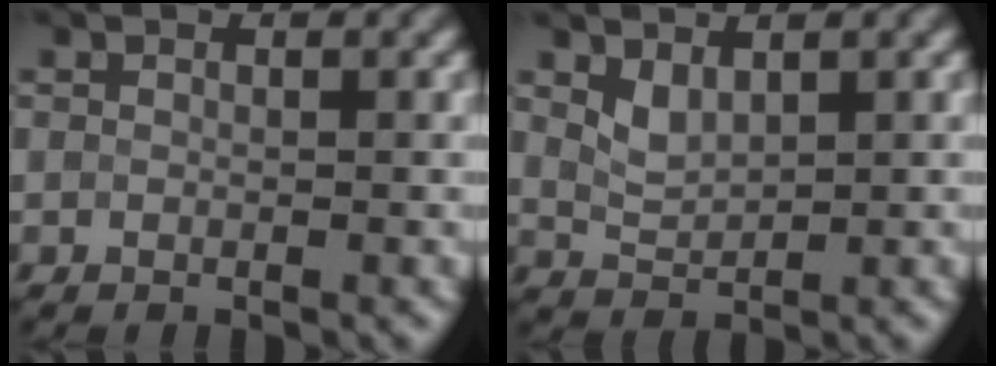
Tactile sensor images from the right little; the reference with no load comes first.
{"total": 1.8, "force": [1.2, 0.8, 1.0], "torque": [-0.025, -0.002, 0.032]}